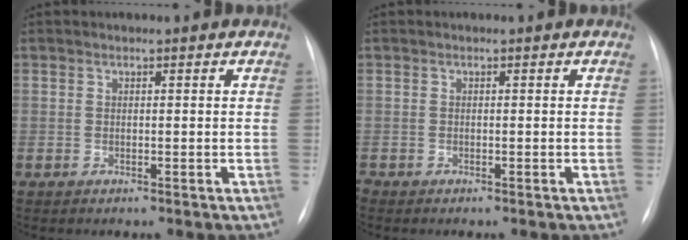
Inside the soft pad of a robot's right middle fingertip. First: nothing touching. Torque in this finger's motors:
{"motor_torque": [-0.62, -0.22, 0.02, -0.02]}